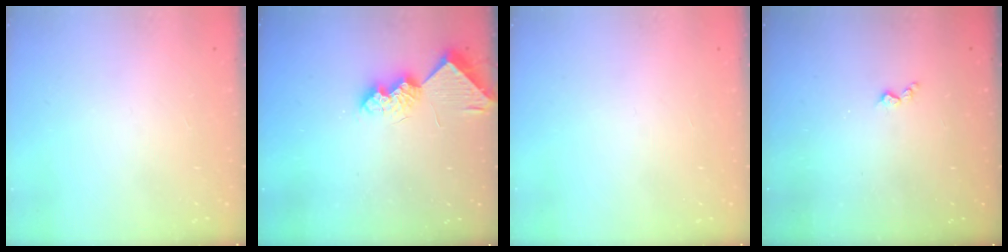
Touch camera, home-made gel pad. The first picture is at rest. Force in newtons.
{"total": 8.8, "press": 8.8, "slide": 0.1}
{"total": 0.0}
{"total": 3.0, "press": 2.9, "slide": 0.6}